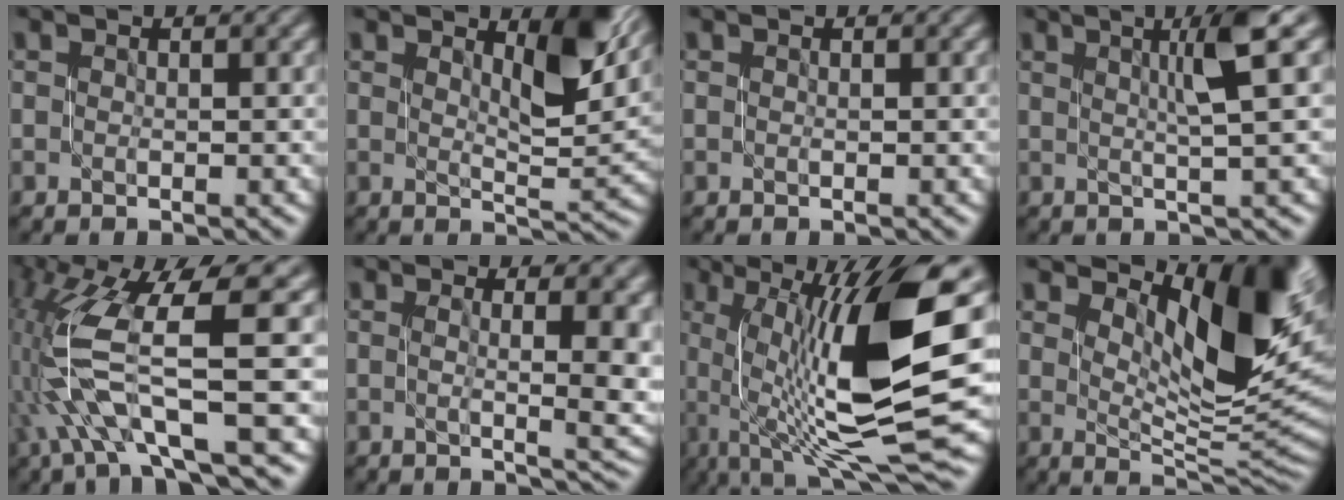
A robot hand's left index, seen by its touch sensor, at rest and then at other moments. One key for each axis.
{"total": 5.4, "fx": 2.6, "fy": 1.5, "fz": 4.5, "tx": -0.059, "ty": -0.009, "tz": 0.045}
{"total": 0.0}
{"total": 4.8, "fx": 1.5, "fy": 0.3, "fz": 4.6, "tx": -0.075, "ty": 0.007, "tz": 0.029}
{"total": 9.7, "fx": -1.9, "fy": 2.2, "fz": 9.2, "tx": -0.191, "ty": 0.000, "tz": -0.028}
{"total": 7.4, "fx": 0.5, "fy": 3.0, "fz": 6.8, "tx": -0.077, "ty": -0.005, "tz": 0.009}
{"total": 13.6, "fx": 1.0, "fy": 3.9, "fz": 12.9, "tx": -0.203, "ty": -0.008, "tz": 0.024}
{"total": 10.6, "fx": 4.0, "fy": 4.2, "fz": 8.9, "tx": -0.121, "ty": -0.010, "tz": 0.077}